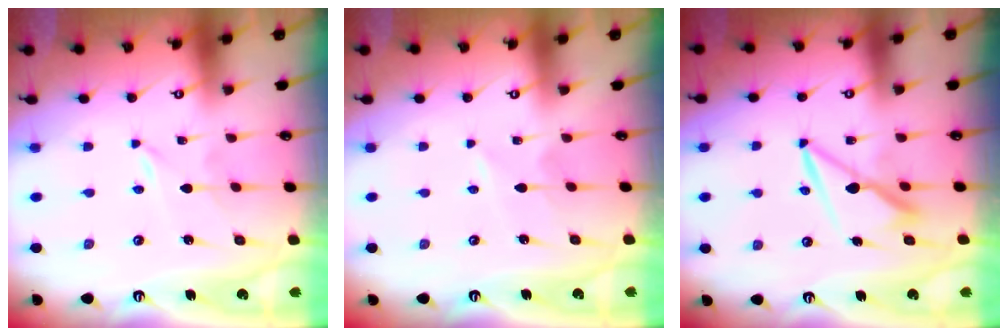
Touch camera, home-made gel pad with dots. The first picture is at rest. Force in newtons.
{"total": 2.2, "press": 2.2, "slide": 0.3}
{"total": 7.7, "press": 7.6, "slide": 1.2}